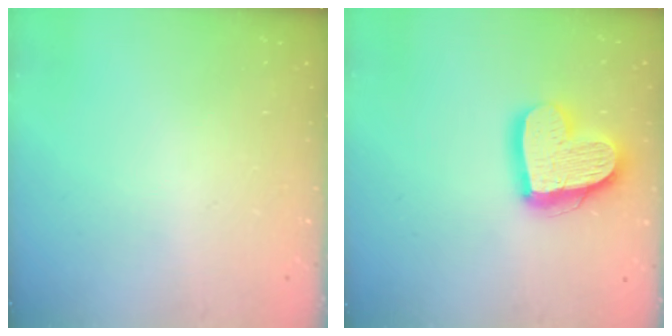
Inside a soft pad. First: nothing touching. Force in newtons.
{"total": 17.6, "press": 17.5, "slide": 1.9}